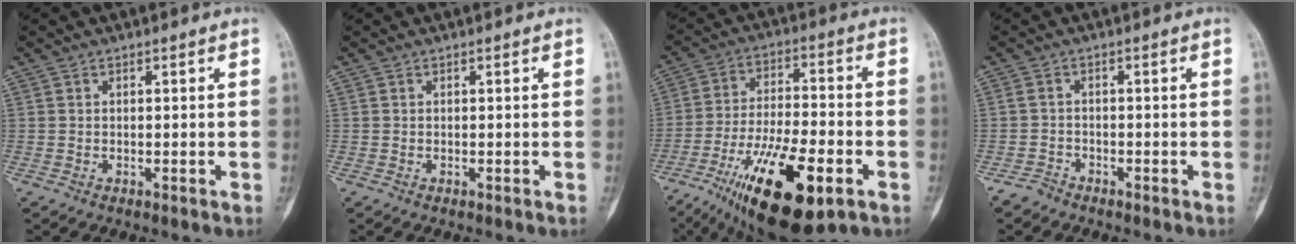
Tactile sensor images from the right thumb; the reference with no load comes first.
{"total": 0.0}
{"total": 20.7, "force": [-9.7, 7.0, 17.0], "torque": [-0.309, 0.025, -0.155]}
{"total": 2.0, "force": [-1.8, 0.9, 0.1], "torque": [-0.005, 0.004, -0.037]}